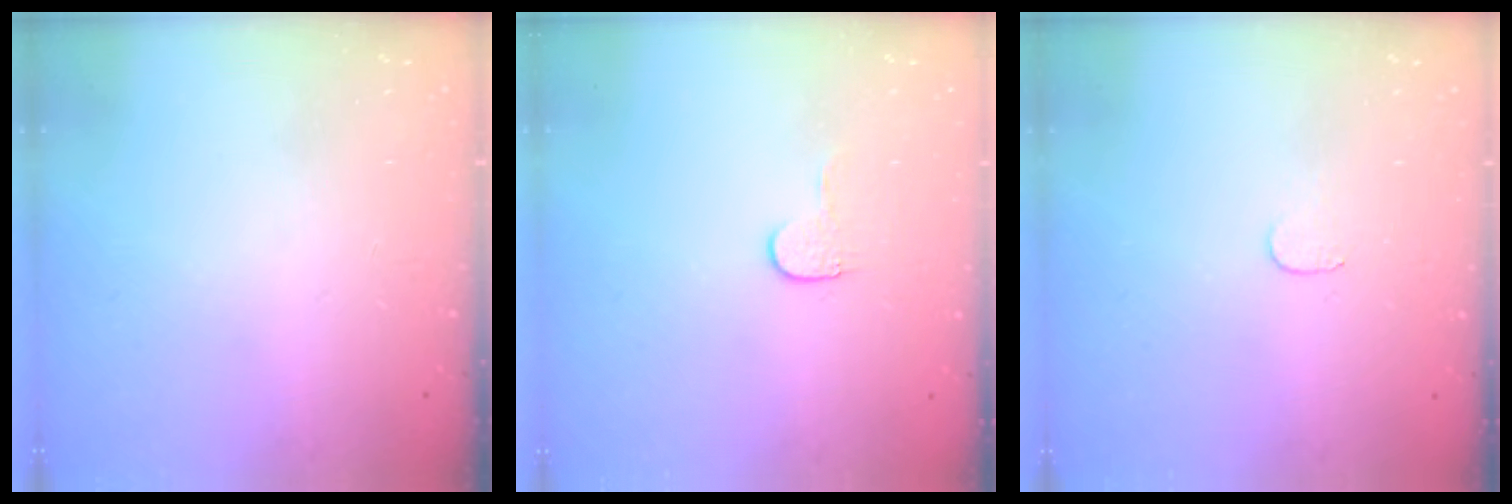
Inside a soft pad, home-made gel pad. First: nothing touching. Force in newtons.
{"total": 3.6, "press": 3.6, "slide": 0.3}
{"total": 3.0, "press": 3.0, "slide": 0.3}